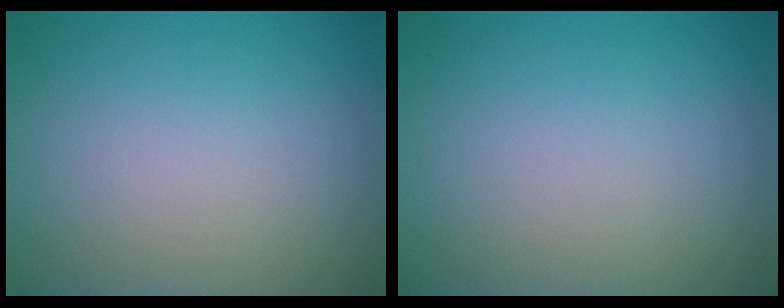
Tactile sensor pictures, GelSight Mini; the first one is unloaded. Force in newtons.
{"total": 0.0}